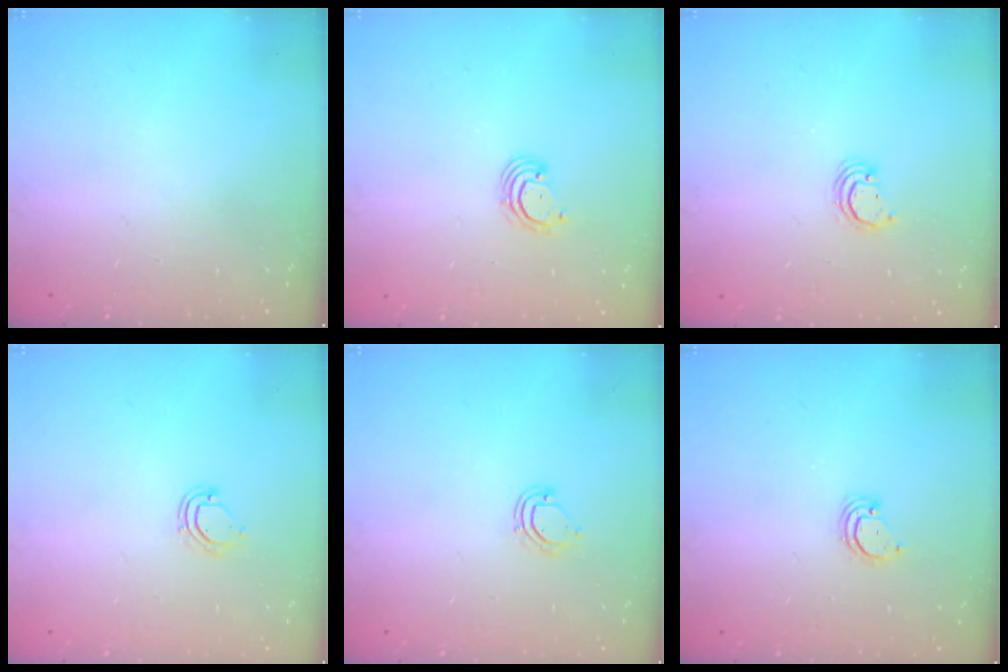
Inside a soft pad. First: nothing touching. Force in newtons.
{"total": 2.6, "press": 2.6, "slide": 0.3}
{"total": 2.7, "press": 2.7, "slide": 0.1}
{"total": 5.2, "press": 5.2, "slide": 0.4}
{"total": 5.2, "press": 5.2, "slide": 0.4}
{"total": 2.6, "press": 2.6, "slide": 0.1}